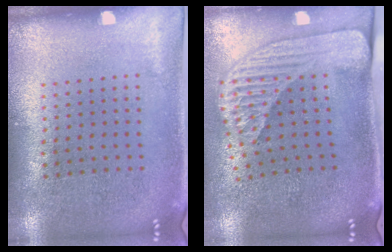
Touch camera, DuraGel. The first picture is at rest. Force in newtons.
{"total": 2.3, "press": 1.7, "slide": 1.5}